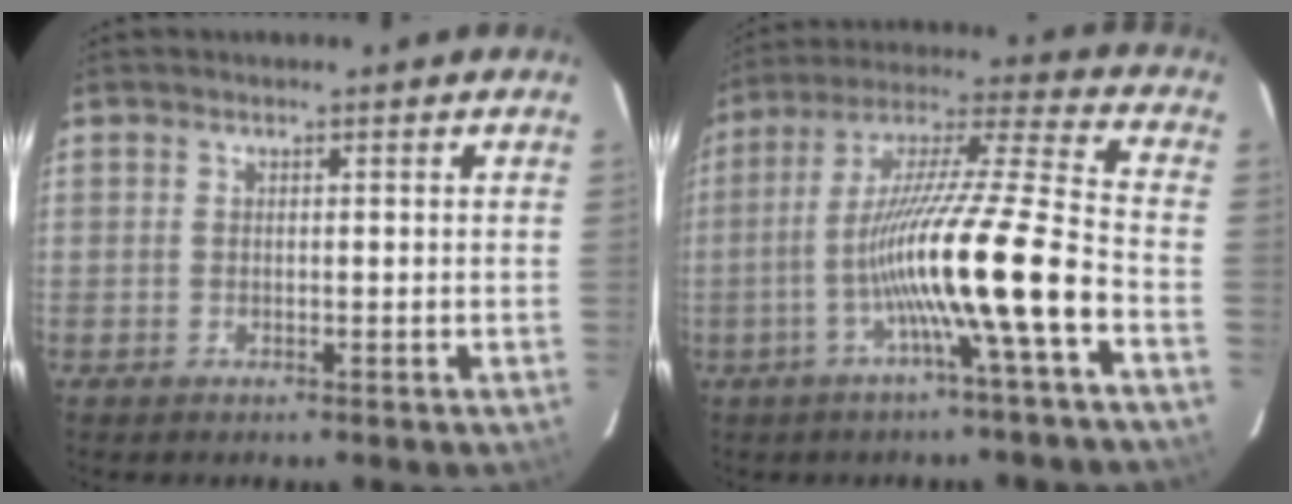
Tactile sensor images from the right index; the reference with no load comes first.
{"total": 17.0, "force": [-6.7, -1.5, 15.6], "torque": [-0.272, -0.013, -0.124]}